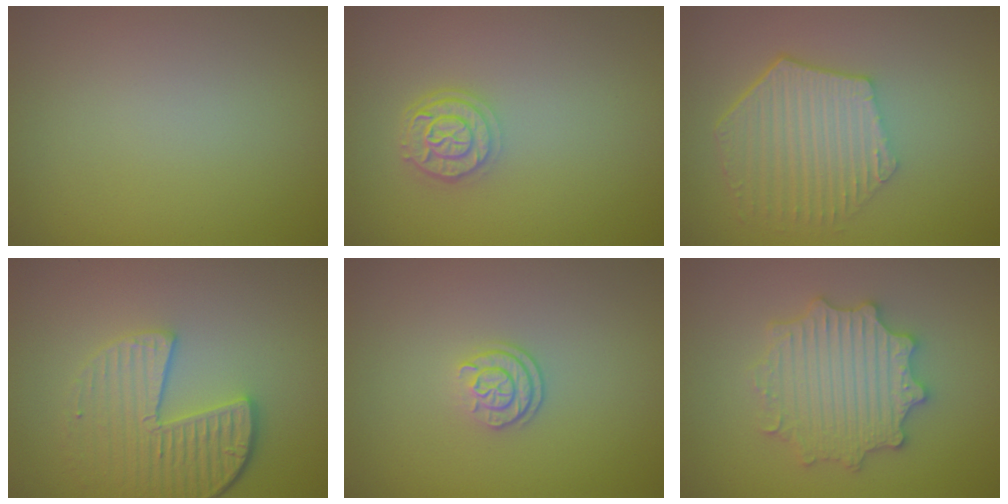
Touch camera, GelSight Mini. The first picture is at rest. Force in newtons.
{"total": 2.8, "press": 2.3, "slide": 1.5}
{"total": 6.0, "press": 4.4, "slide": 4.0}
{"total": 5.2, "press": 4.0, "slide": 3.4}
{"total": 2.1, "press": 1.7, "slide": 1.3}
{"total": 5.5, "press": 5.4, "slide": 1.0}